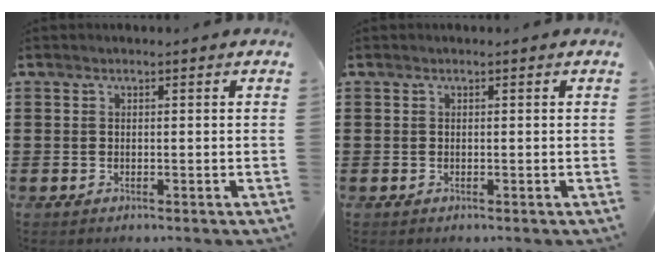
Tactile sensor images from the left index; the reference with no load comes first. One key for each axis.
{"total": 0.0}